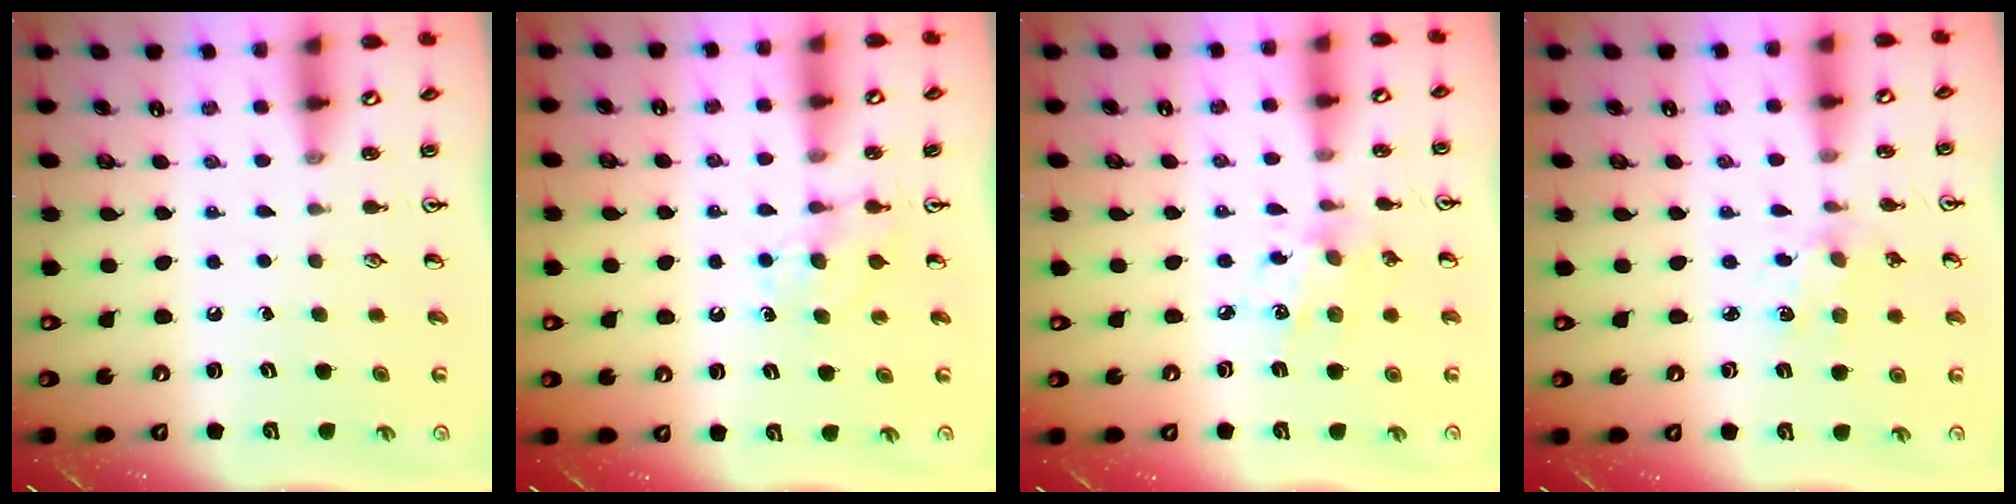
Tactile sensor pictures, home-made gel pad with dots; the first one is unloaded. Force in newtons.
{"total": 4.7, "press": 4.7, "slide": 0.5}
{"total": 7.3, "press": 7.2, "slide": 0.5}
{"total": 1.9, "press": 1.8, "slide": 0.3}